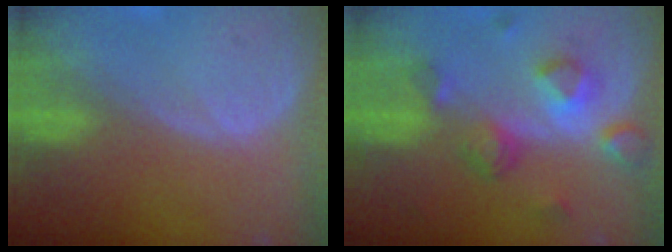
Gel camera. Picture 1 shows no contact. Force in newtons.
{"total": 7.8, "press": 7.0, "slide": 3.6}